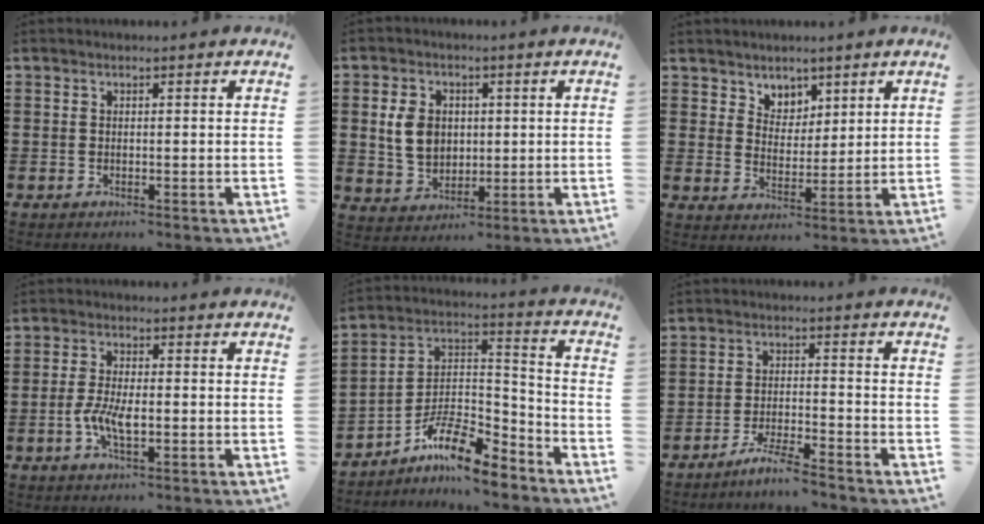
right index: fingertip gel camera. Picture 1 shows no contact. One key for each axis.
{"total": 6.3, "fx": 0.8, "fy": 4.8, "fz": 4.0, "tx": -0.095, "ty": 0.008, "tz": 0.007}
{"total": 4.3, "fx": 3.2, "fy": 2.9, "fz": 0.0, "tx": -0.020, "ty": 0.005, "tz": 0.060}
{"total": 5.1, "fx": -1.4, "fy": 1.9, "fz": 4.6, "tx": -0.105, "ty": -0.003, "tz": -0.032}
{"total": 9.8, "fx": -8.0, "fy": 2.4, "fz": 5.1, "tx": -0.096, "ty": 0.016, "tz": -0.157}
{"total": 4.9, "fx": -4.5, "fy": -0.4, "fz": 1.9, "tx": -0.046, "ty": -0.009, "tz": -0.090}